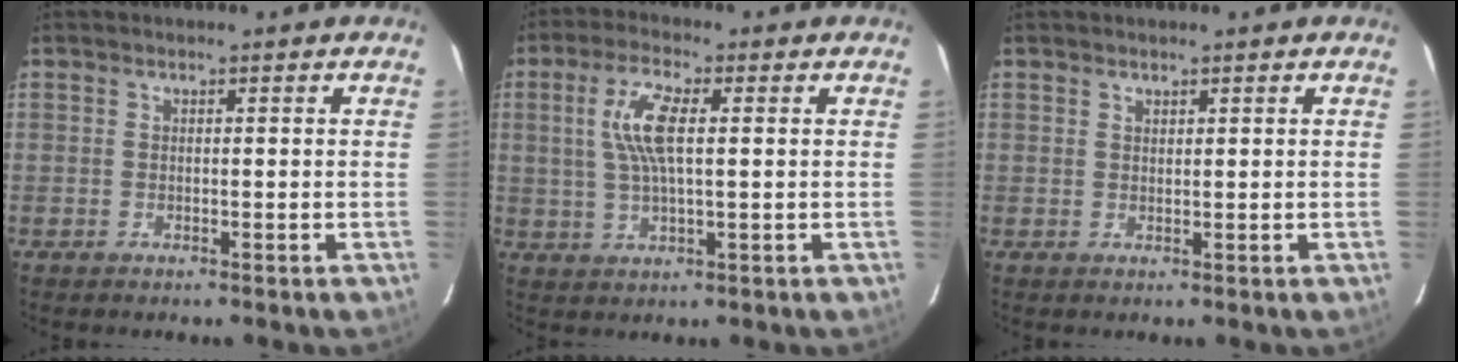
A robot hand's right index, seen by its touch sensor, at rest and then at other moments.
{"total": 8.0, "force": [1.5, 2.4, 7.5], "torque": [-0.153, 0.009, 0.030]}
{"total": 0.7, "force": [0.7, 0.3, 0.1], "torque": [-0.003, 0.001, 0.013]}